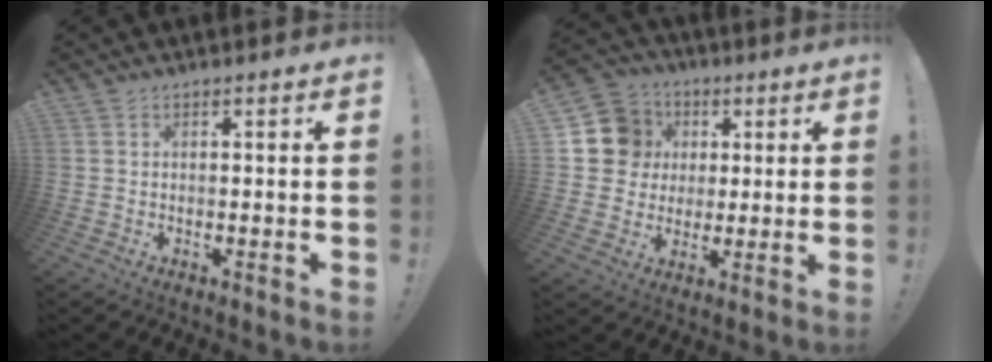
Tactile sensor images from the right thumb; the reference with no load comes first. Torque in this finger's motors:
{"motor_torque": [0.07, -0.02, 0.23, 0.29, 0.00]}